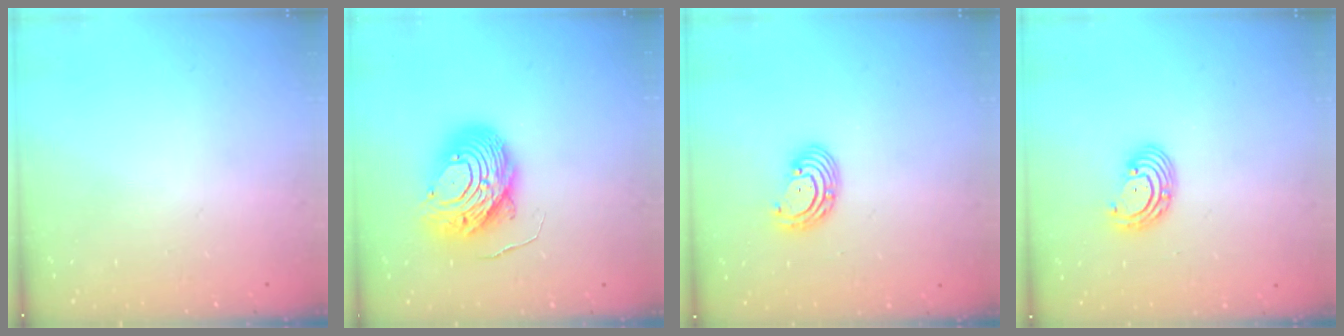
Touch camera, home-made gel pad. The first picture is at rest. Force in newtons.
{"total": 12.2, "press": 12.1, "slide": 1.4}
{"total": 5.2, "press": 5.2, "slide": 0.5}
{"total": 5.2, "press": 5.2, "slide": 0.5}